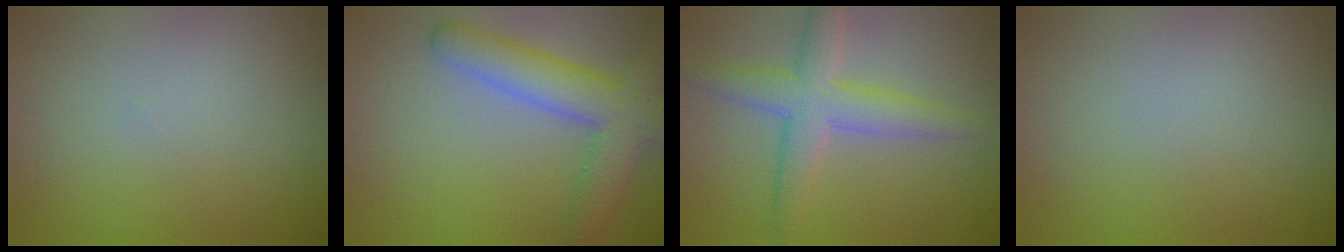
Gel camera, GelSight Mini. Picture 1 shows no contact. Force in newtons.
{"total": 6.1, "press": 6.0, "slide": 0.3}
{"total": 4.7, "press": 4.7, "slide": 0.1}
{"total": 0.0}